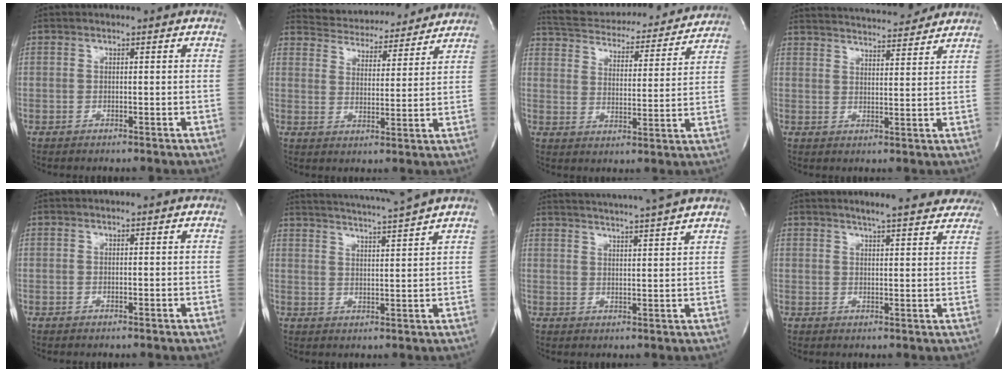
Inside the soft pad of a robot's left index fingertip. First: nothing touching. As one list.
[{"total": 14.3, "force": [13.7, 3.3, 2.6], "torque": [-0.034, 0.011, 0.188]}, {"total": 21.5, "force": [20.2, 4.3, 6.0], "torque": [-0.102, -0.004, 0.273]}, {"total": 15.7, "force": [14.7, 1.6, 5.1], "torque": [-0.083, 0.015, 0.203]}, {"total": 0.0}, {"total": 10.7, "force": [9.8, -2.4, 3.7], "torque": [-0.071, -0.023, 0.142]}, {"total": 13.9, "force": [12.7, -1.3, 5.4], "torque": [-0.097, -0.009, 0.170]}, {"total": 13.6, "force": [12.3, 2.2, 5.4], "torque": [-0.057, 0.002, 0.138]}]